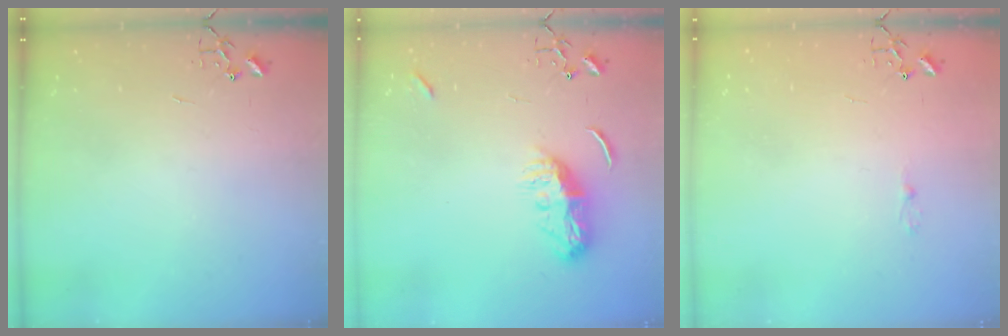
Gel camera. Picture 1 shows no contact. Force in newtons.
{"total": 9.1, "press": 9.1, "slide": 0.8}
{"total": 2.5, "press": 2.5, "slide": 0.3}